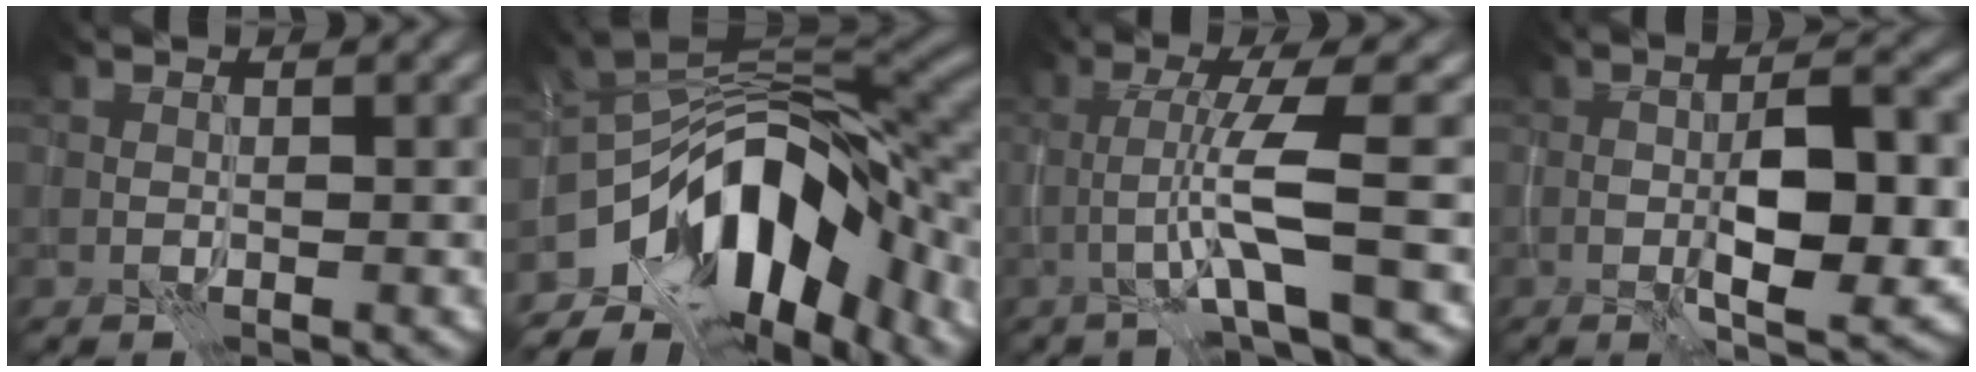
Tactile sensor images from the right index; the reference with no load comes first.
{"total": 12.9, "force": [-6.4, 6.9, 8.7], "torque": [-0.127, 0.012, -0.113]}
{"total": 4.8, "force": [-1.4, 0.0, 4.6], "torque": [-0.086, 0.009, -0.030]}
{"total": 7.7, "force": [-0.8, 2.9, 7.1], "torque": [-0.116, -0.005, -0.010]}